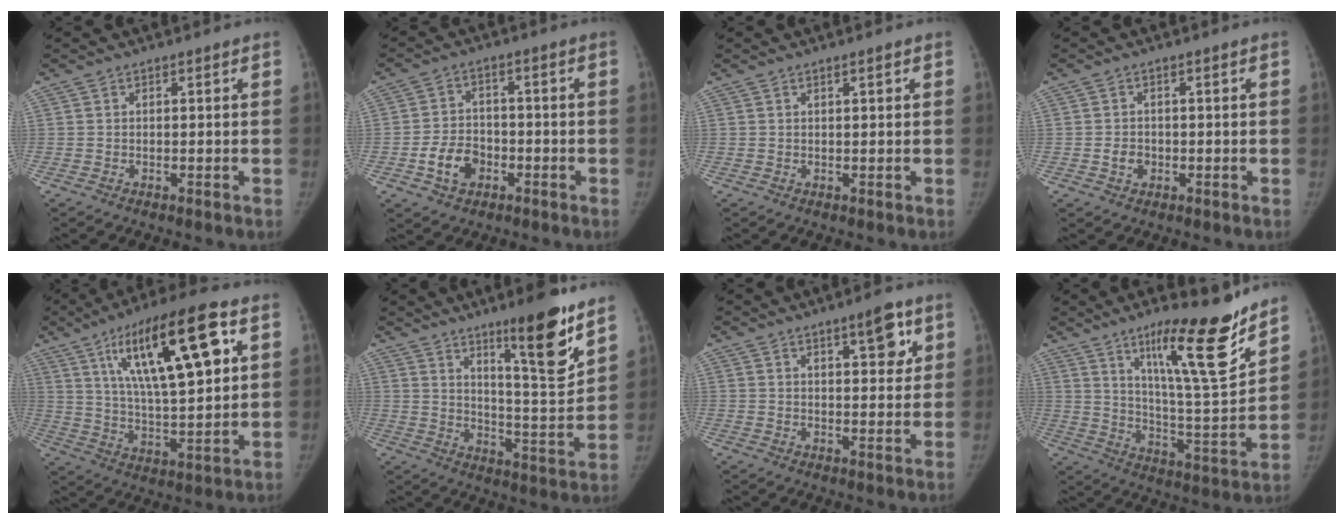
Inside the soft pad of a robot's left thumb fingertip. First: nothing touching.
{"total": 7.2, "force": [-3.0, 5.4, 3.7], "torque": [-0.050, 0.021, -0.051]}
{"total": 0.7, "force": [0.4, 0.1, 0.6], "torque": [-0.006, -0.001, 0.007]}
{"total": 2.5, "force": [-0.8, 2.1, 1.1], "torque": [-0.011, 0.006, -0.012]}
{"total": 22.6, "force": [8.6, 6.5, 19.8], "torque": [-0.312, -0.016, 0.144]}
{"total": 15.0, "force": [9.7, 2.1, 11.3], "torque": [-0.150, -0.079, 0.160]}
{"total": 6.6, "force": [3.4, 2.3, 5.1], "torque": [-0.052, -0.017, 0.046]}
{"total": 19.4, "force": [12.8, 2.9, 14.3], "torque": [-0.190, -0.088, 0.210]}